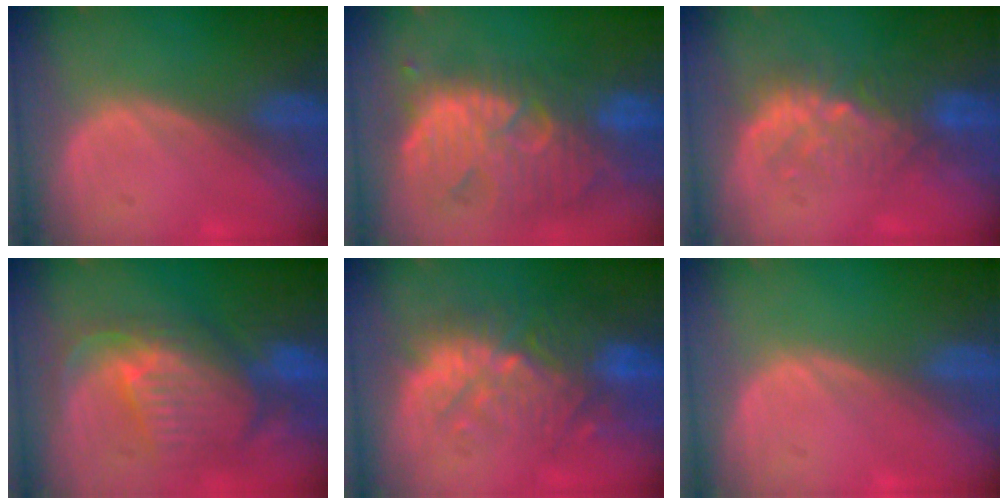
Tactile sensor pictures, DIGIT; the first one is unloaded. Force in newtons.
{"total": 12.8, "press": 11.2, "slide": 6.2}
{"total": 6.3, "press": 6.1, "slide": 1.8}
{"total": 11.1, "press": 9.7, "slide": 5.4}
{"total": 11.0, "press": 9.9, "slide": 4.7}
{"total": 0.0}